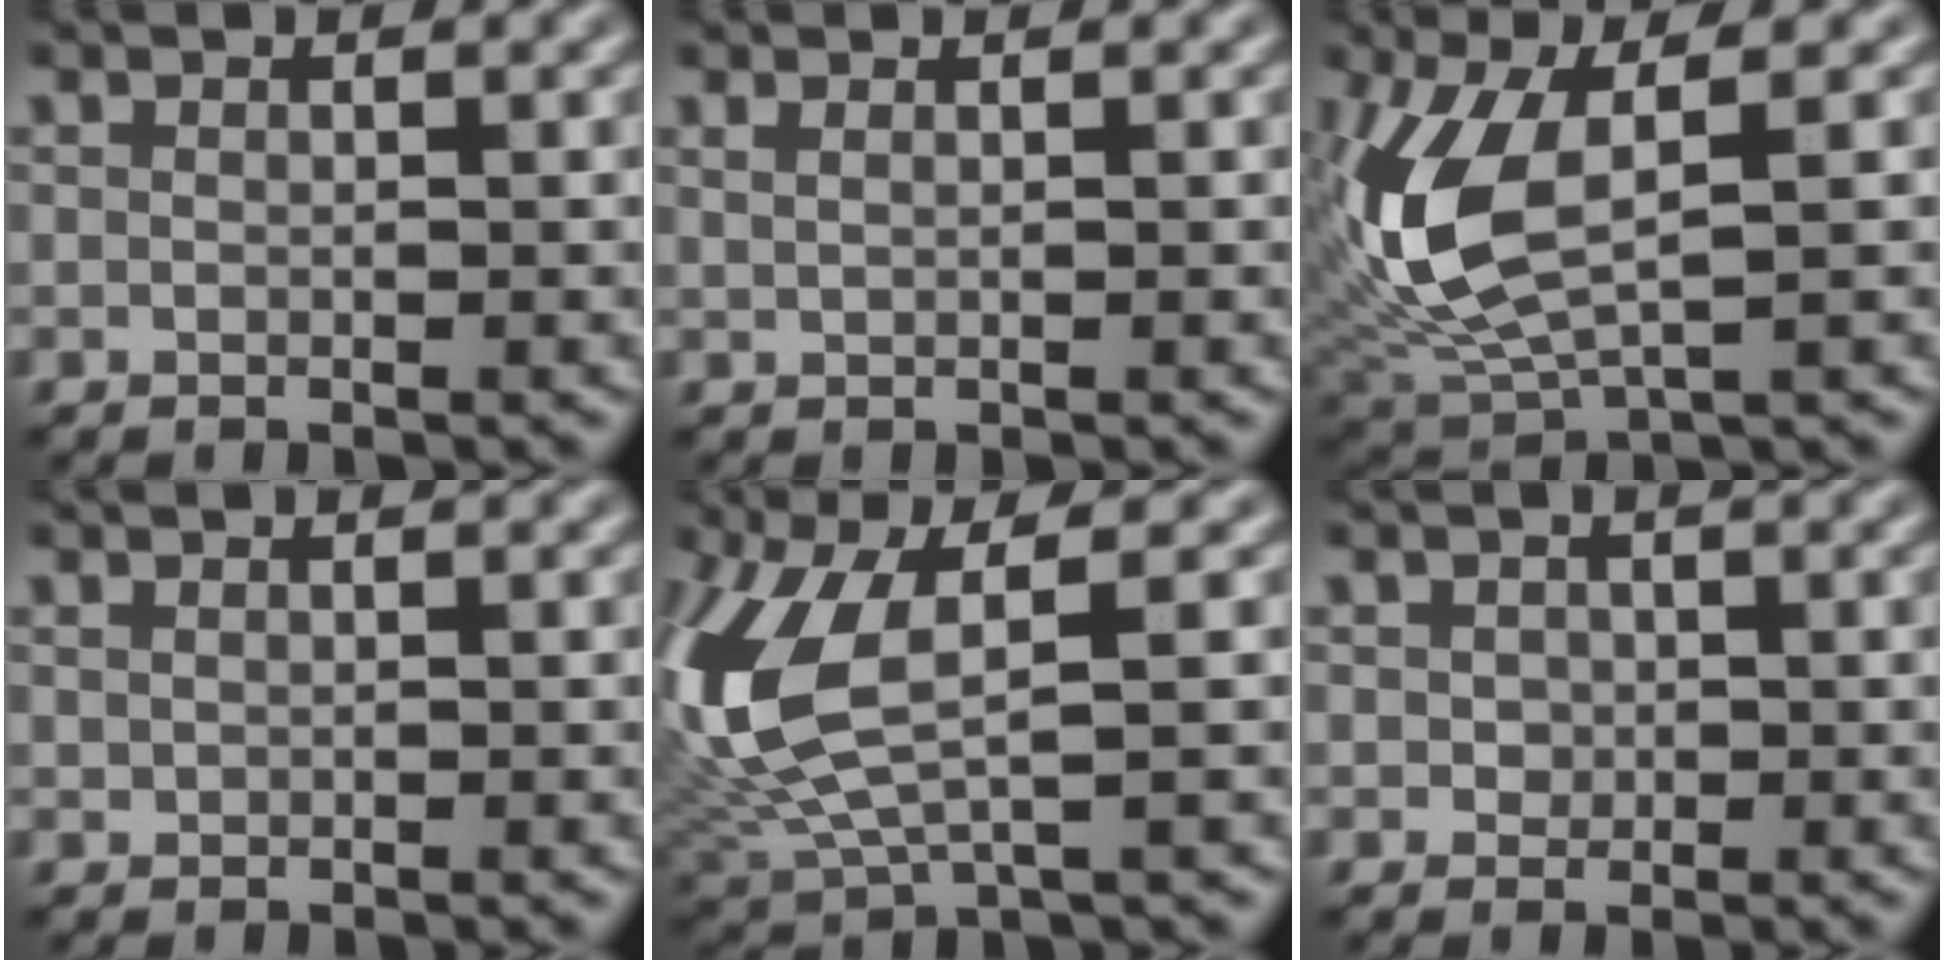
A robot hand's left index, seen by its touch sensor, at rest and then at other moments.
{"total": 0.9, "force": [0.6, 0.3, 0.6], "torque": [-0.009, 0.000, 0.007]}
{"total": 8.0, "force": [1.0, 3.6, 7.1], "torque": [-0.178, -0.002, 0.026]}
{"total": 0.0}
{"total": 8.8, "force": [1.4, 3.5, 7.9], "torque": [-0.206, 0.002, 0.033]}
{"total": 1.0, "force": [0.1, 0.9, 0.4], "torque": [-0.004, -0.001, 0.003]}